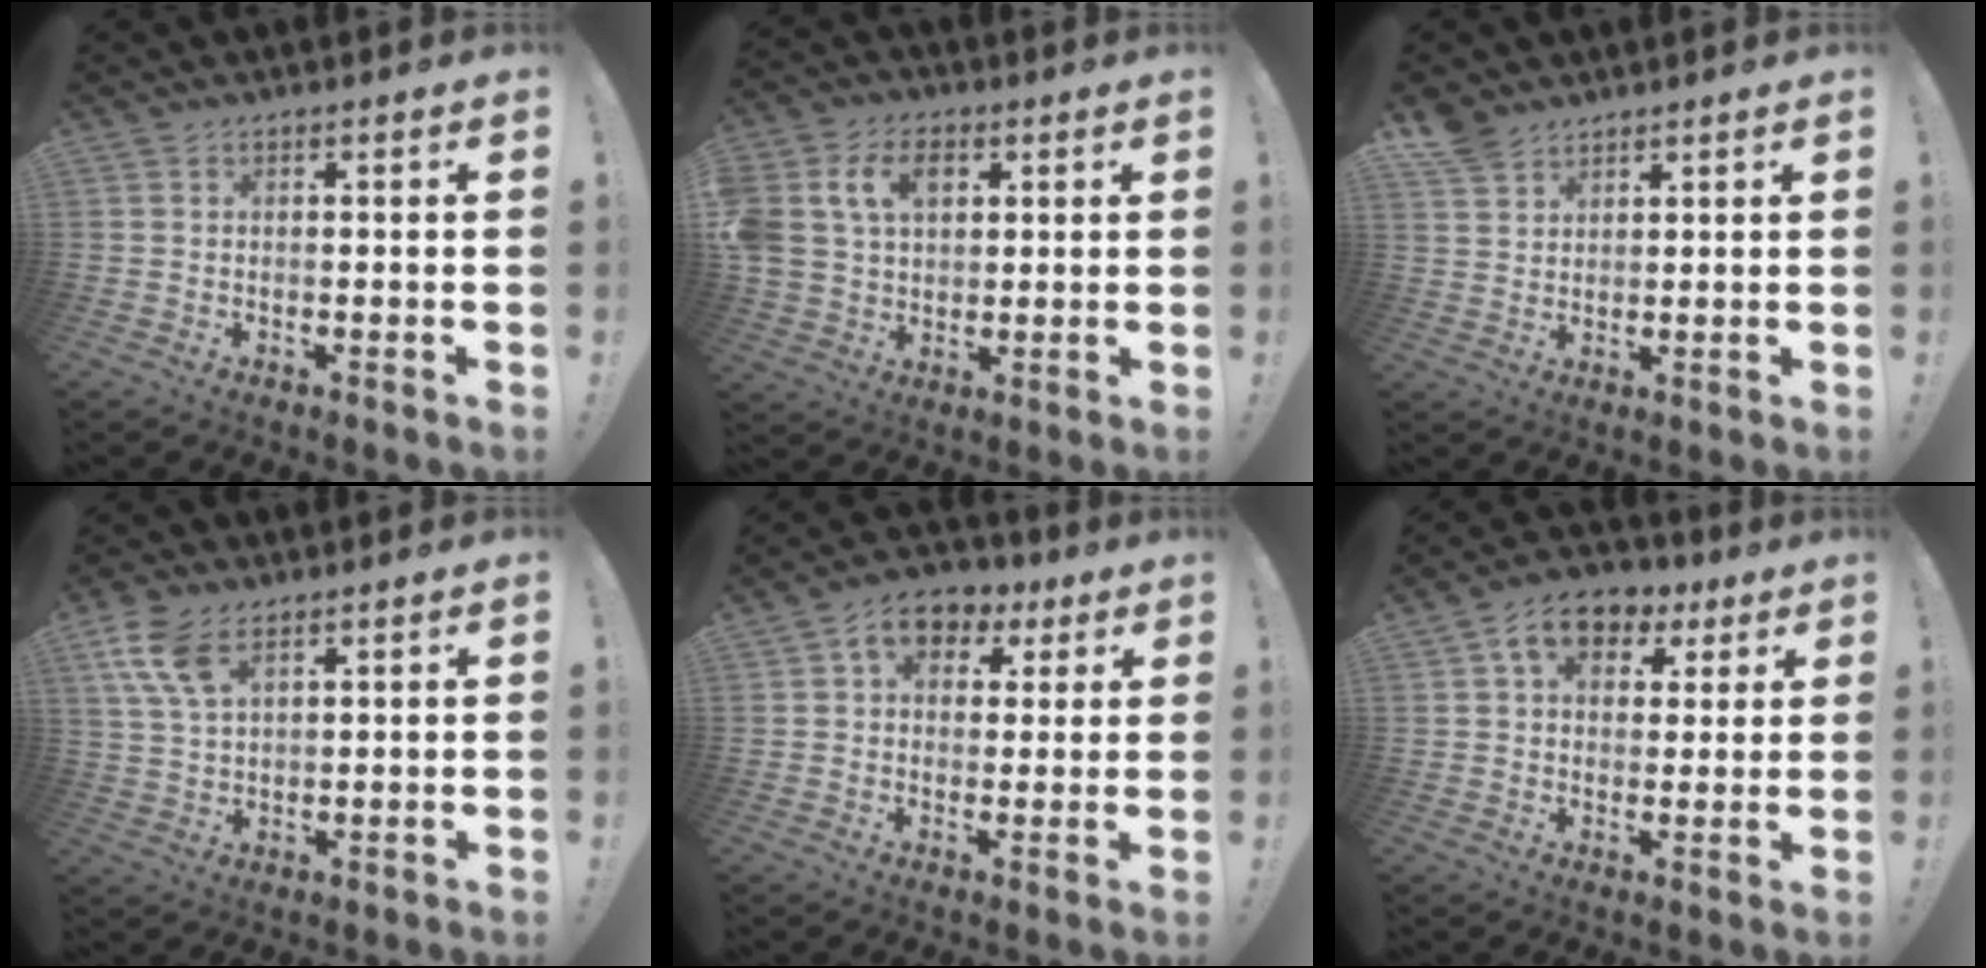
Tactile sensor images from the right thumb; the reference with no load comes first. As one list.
[{"total": 13.2, "force": [4.7, 10.0, 7.3], "torque": [-0.142, -0.003, 0.092]}, {"total": 5.4, "force": [4.5, 2.5, 1.5], "torque": [-0.031, -0.025, 0.087]}, {"total": 9.4, "force": [5.1, 4.9, 6.3], "torque": [-0.124, -0.013, 0.099]}, {"total": 8.9, "force": [3.4, 6.5, 4.9], "torque": [-0.068, -0.006, 0.064]}, {"total": 10.6, "force": [4.5, 7.6, 5.8], "torque": [-0.089, -0.009, 0.085]}]